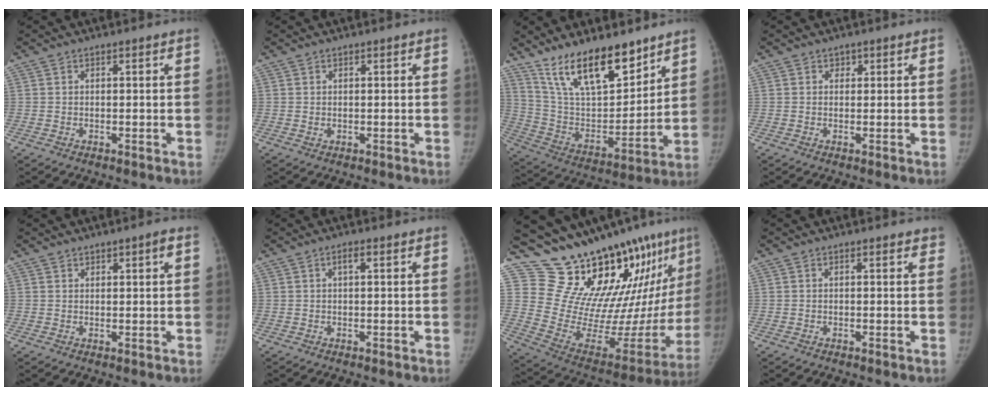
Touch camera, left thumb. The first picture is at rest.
{"total": 0.6, "force": [0.2, 0.5, 0.2], "torque": [0.001, -0.001, 0.002]}
{"total": 18.8, "force": [13.6, 7.2, 10.8], "torque": [-0.141, -0.079, 0.253]}
{"total": 1.2, "force": [0.6, 1.0, 0.2], "torque": [0.009, -0.002, 0.006]}
{"total": 1.8, "force": [1.1, 0.7, 1.2], "torque": [-0.012, -0.005, 0.017]}
{"total": 1.6, "force": [0.6, 0.6, 1.3], "torque": [-0.024, 0.005, 0.007]}
{"total": 26.1, "force": [20.5, 7.3, 14.3], "torque": [-0.181, -0.154, 0.317]}
{"total": 1.0, "force": [0.8, 0.5, 0.4], "torque": [0.003, -0.001, 0.004]}